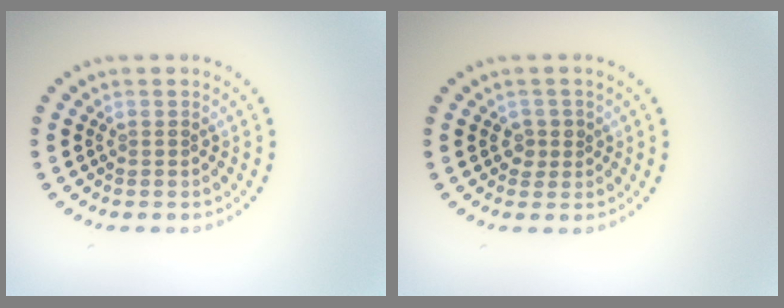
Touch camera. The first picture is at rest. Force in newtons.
{"total": 1.2, "press": 1.1, "slide": 0.4}